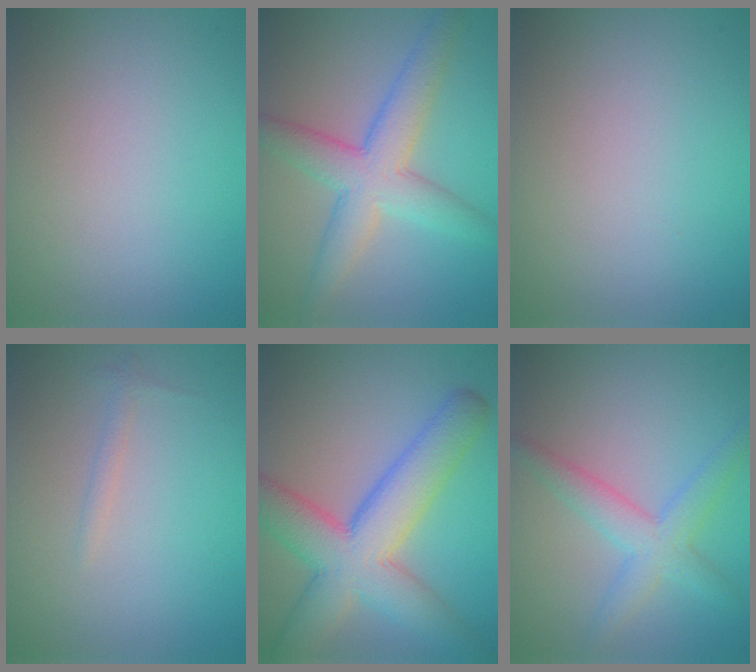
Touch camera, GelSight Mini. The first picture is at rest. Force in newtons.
{"total": 5.8, "press": 5.8, "slide": 0.1}
{"total": 0.0}
{"total": 0.8, "press": 0.8, "slide": 0.0}
{"total": 9.0, "press": 9.0, "slide": 0.4}
{"total": 3.7, "press": 3.7, "slide": 0.1}